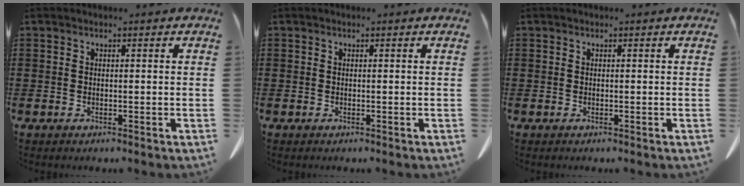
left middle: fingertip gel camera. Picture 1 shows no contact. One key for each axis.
{"total": 0.0}
{"total": 0.0}